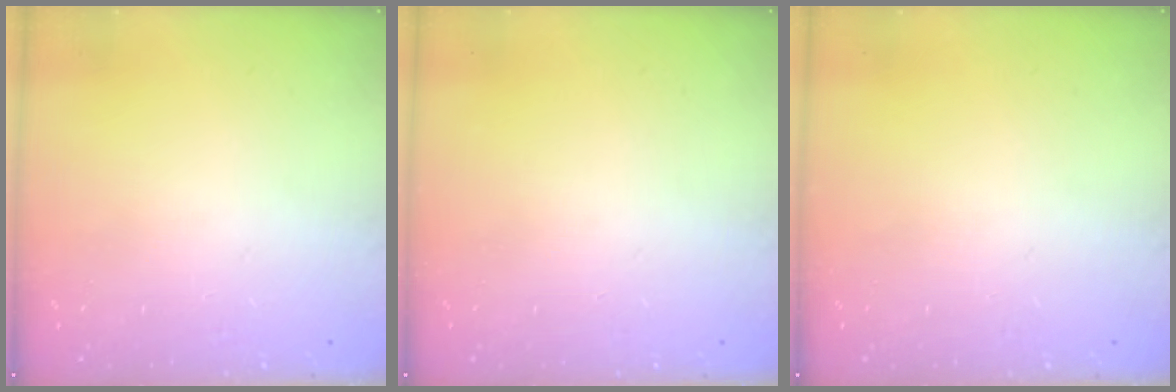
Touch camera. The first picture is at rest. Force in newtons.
{"total": 0.0}
{"total": 0.0}